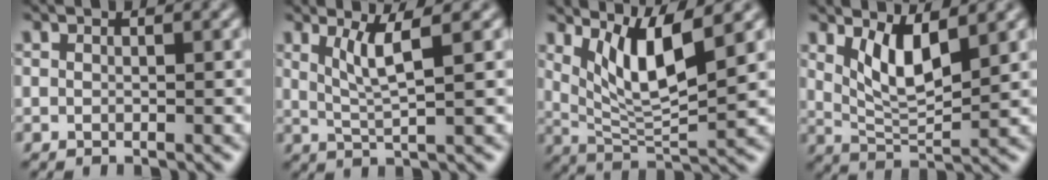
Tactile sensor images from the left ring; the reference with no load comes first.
{"total": 3.3, "force": [1.3, 0.5, 2.9], "torque": [-0.057, -0.004, 0.032]}
{"total": 6.3, "force": [2.8, 1.5, 5.4], "torque": [-0.098, -0.014, 0.058]}
{"total": 4.5, "force": [2.1, 1.4, 3.7], "torque": [-0.078, -0.014, 0.045]}